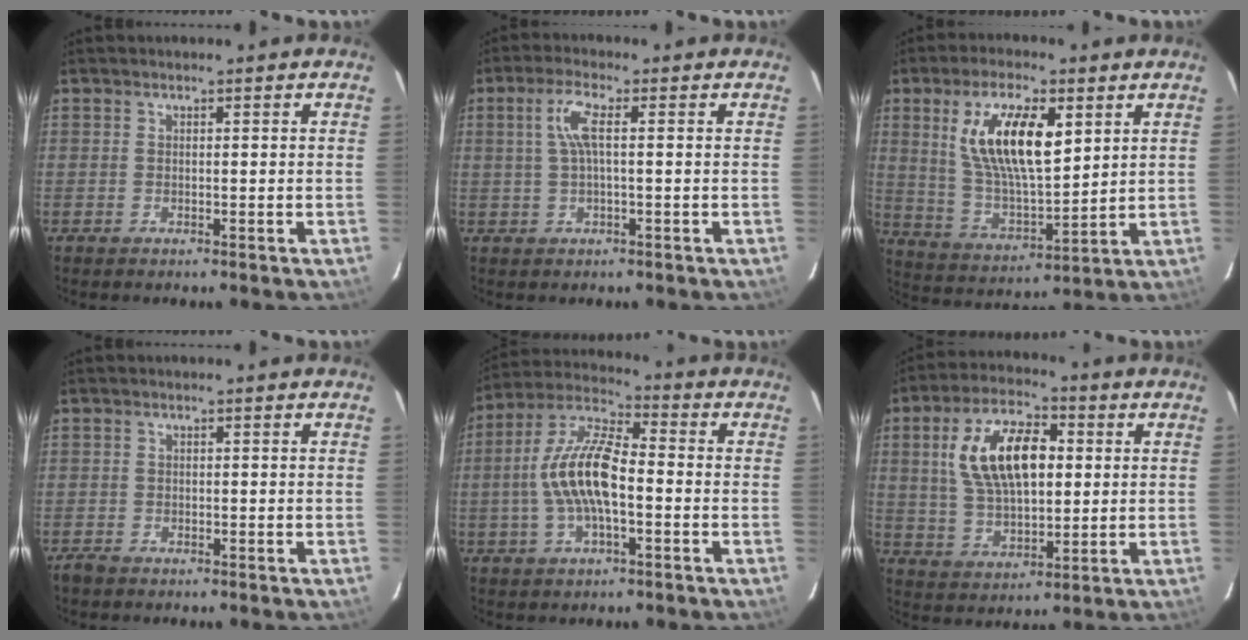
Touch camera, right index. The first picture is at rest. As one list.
[{"total": 4.6, "force": [0.6, 0.6, 4.5], "torque": [-0.092, 0.006, 0.014]}, {"total": 15.1, "force": [5.5, 5.7, 12.8], "torque": [-0.243, 0.005, 0.112]}, {"total": 1.4, "force": [-1.1, 0.8, 0.4], "torque": [-0.010, -0.003, -0.022]}, {"total": 13.0, "force": [-2.0, 4.8, 12.0], "torque": [-0.245, 0.011, -0.040]}, {"total": 15.3, "force": [3.2, 7.8, 12.8], "torque": [-0.241, 0.019, 0.062]}]